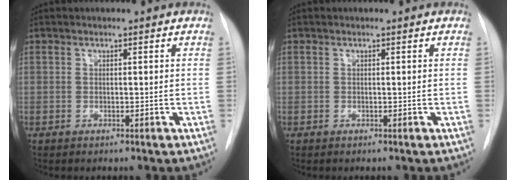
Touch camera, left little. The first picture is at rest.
{"total": 0.0}